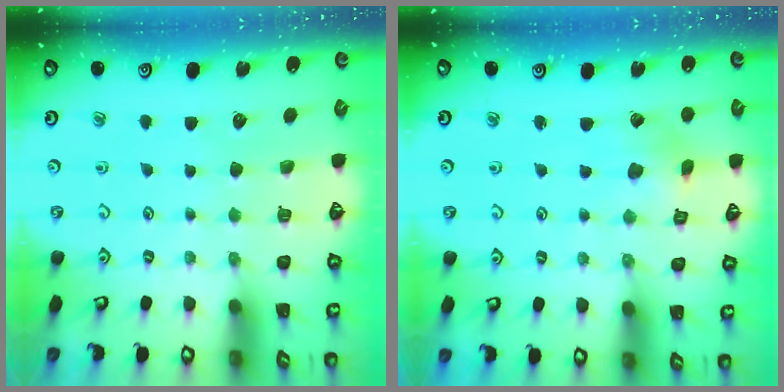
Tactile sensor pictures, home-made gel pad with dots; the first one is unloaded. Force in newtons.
{"total": 2.7, "press": 2.7, "slide": 0.5}